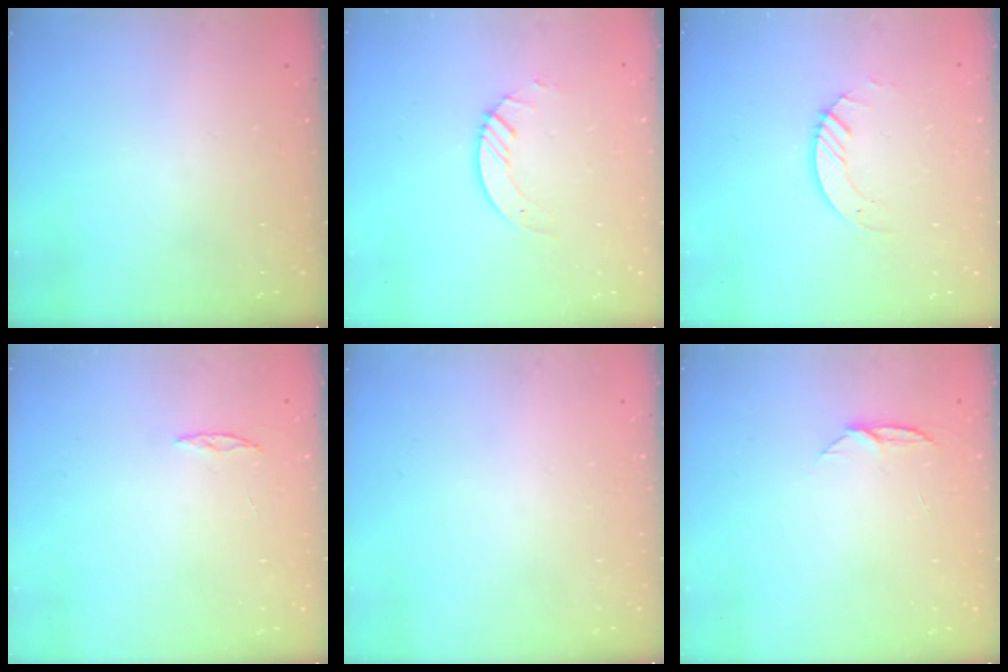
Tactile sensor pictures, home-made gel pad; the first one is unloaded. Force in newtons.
{"total": 3.8, "press": 3.8, "slide": 0.3}
{"total": 2.6, "press": 2.6, "slide": 0.3}
{"total": 2.0, "press": 2.0, "slide": 0.2}
{"total": 0.0}
{"total": 5.1, "press": 5.1, "slide": 0.6}